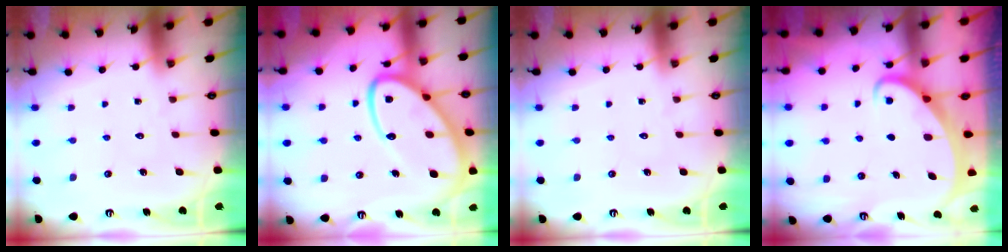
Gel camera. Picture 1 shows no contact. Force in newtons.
{"total": 19.6, "press": 19.5, "slide": 1.8}
{"total": 0.0}
{"total": 2.0, "press": 2.0, "slide": 0.4}